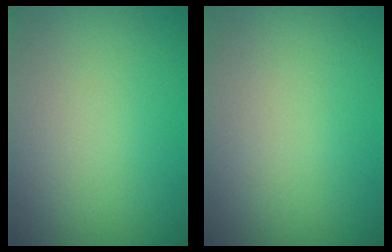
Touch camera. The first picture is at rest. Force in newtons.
{"total": 0.0}